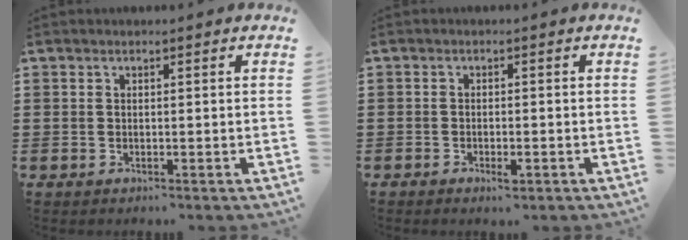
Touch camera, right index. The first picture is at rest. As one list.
[{"total": 1.4, "force": [-1.0, 0.6, 0.8], "torque": [-0.018, -0.002, -0.019]}]